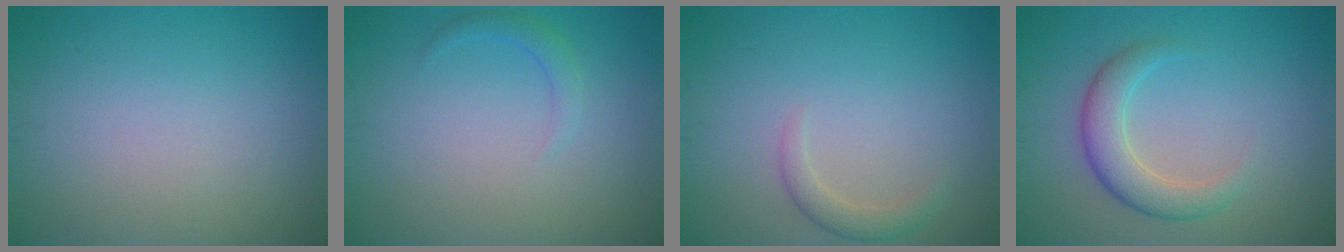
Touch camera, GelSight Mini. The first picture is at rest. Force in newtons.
{"total": 1.3, "press": 1.3, "slide": 0.1}
{"total": 1.7, "press": 1.7, "slide": 0.2}
{"total": 3.1, "press": 3.1, "slide": 0.2}